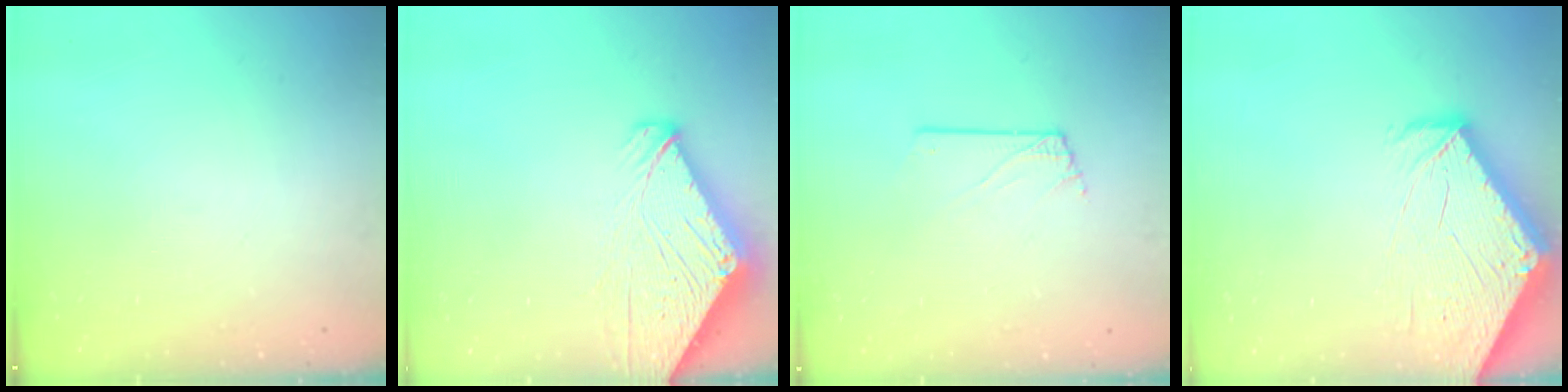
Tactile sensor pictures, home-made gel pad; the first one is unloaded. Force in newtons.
{"total": 11.3, "press": 11.2, "slide": 1.7}
{"total": 1.3, "press": 1.3, "slide": 0.1}
{"total": 8.7, "press": 8.6, "slide": 1.0}